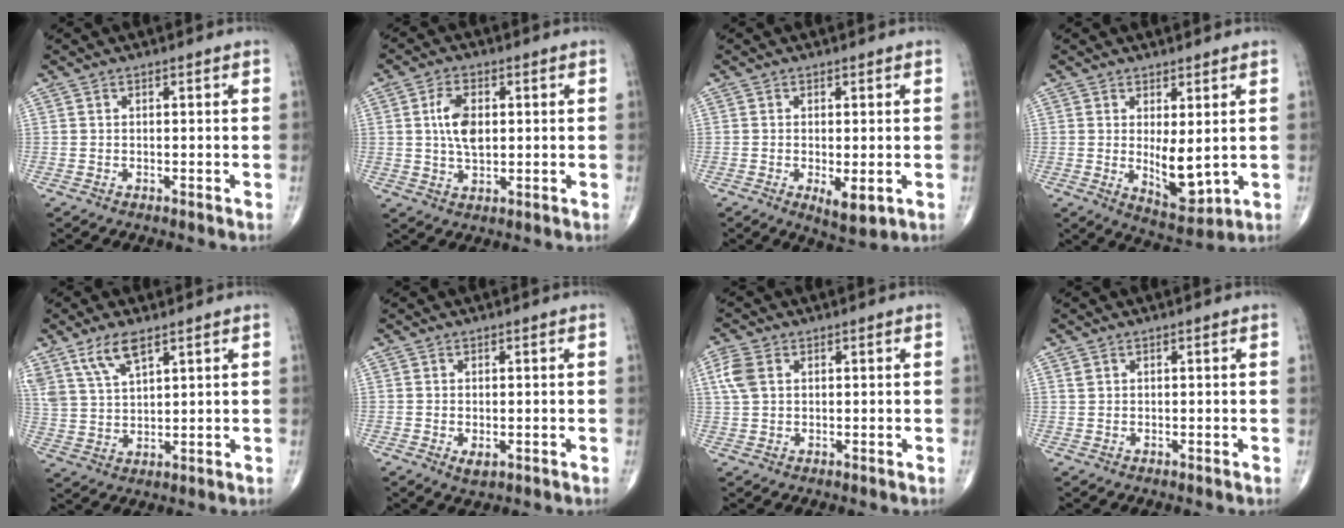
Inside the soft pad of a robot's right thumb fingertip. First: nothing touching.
{"total": 7.0, "force": [1.1, 3.9, 5.7], "torque": [-0.102, -0.001, 0.020]}
{"total": 4.7, "force": [-1.2, 1.7, 4.2], "torque": [-0.065, -0.015, -0.015]}
{"total": 7.3, "force": [0.4, 3.1, 6.6], "torque": [-0.083, -0.021, 0.023]}
{"total": 7.7, "force": [5.1, 2.9, 5.1], "torque": [-0.098, -0.018, 0.107]}
{"total": 1.8, "force": [-0.4, 1.0, 1.5], "torque": [-0.021, -0.002, -0.002]}
{"total": 4.7, "force": [1.5, 3.2, 3.1], "torque": [-0.078, 0.008, 0.030]}
{"total": 0.9, "force": [0.5, 0.6, 0.3], "torque": [-0.003, 0.003, 0.011]}